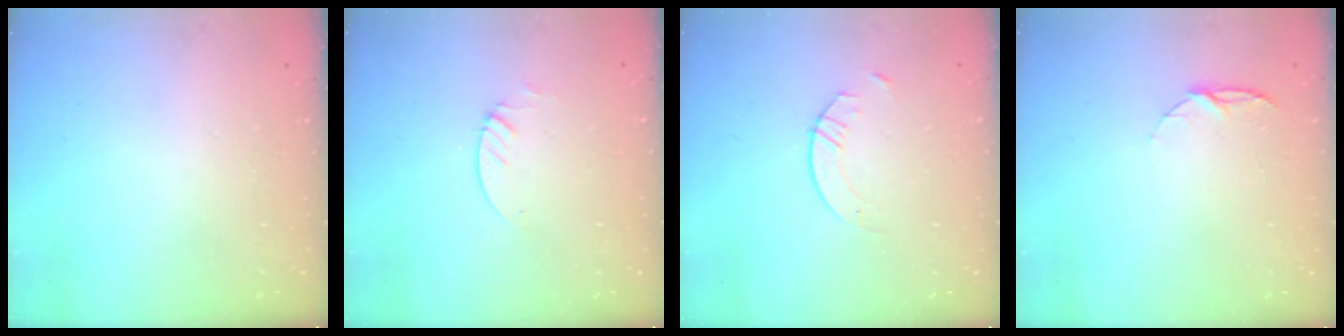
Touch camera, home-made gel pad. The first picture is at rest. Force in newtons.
{"total": 1.3, "press": 1.3, "slide": 0.1}
{"total": 2.9, "press": 2.9, "slide": 0.3}
{"total": 4.9, "press": 4.8, "slide": 0.6}